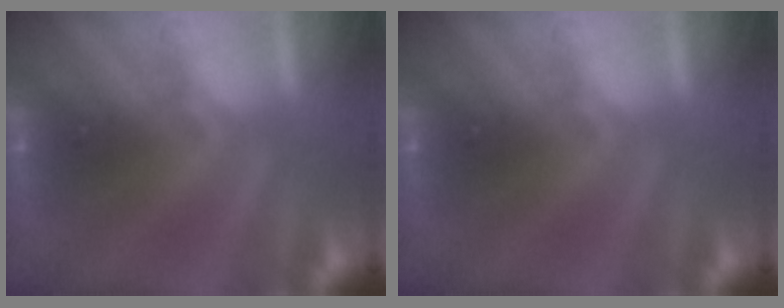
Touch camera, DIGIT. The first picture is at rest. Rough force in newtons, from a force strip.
{"total": 0.0}